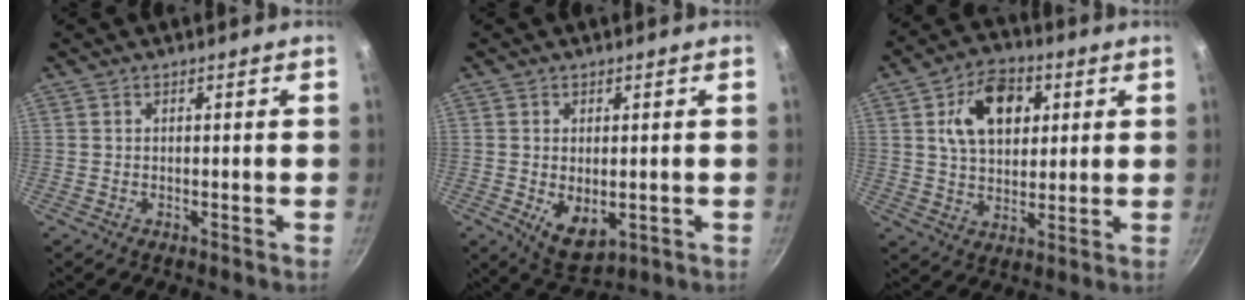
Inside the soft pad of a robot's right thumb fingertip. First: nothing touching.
{"total": 7.0, "force": [-0.9, 4.2, 5.5], "torque": [-0.082, -0.018, 0.001]}
{"total": 12.9, "force": [3.8, 8.7, 8.8], "torque": [-0.114, -0.001, 0.058]}